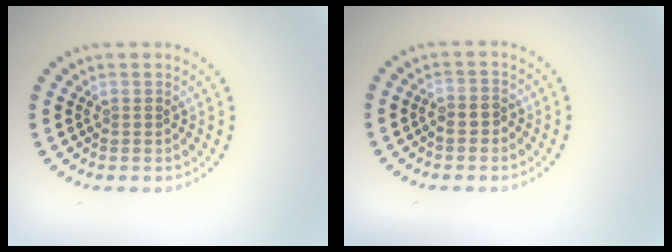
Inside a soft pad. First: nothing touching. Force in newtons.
{"total": 1.3, "press": 1.2, "slide": 0.6}